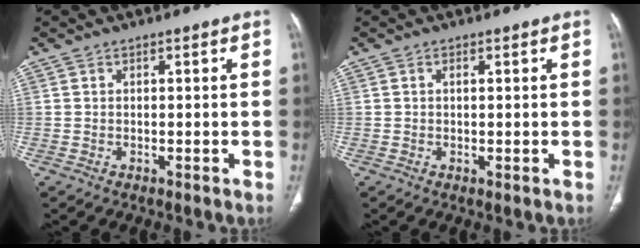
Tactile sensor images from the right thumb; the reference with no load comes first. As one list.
[{"total": 1.1, "force": [0.2, 0.3, 1.0], "torque": [-0.022, -0.003, 0.004]}]